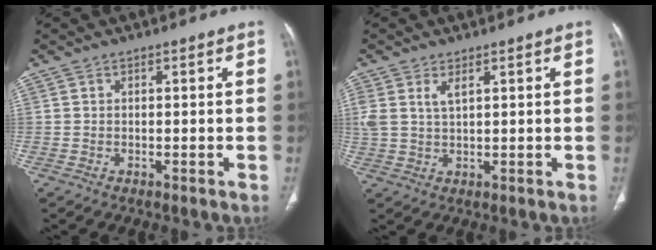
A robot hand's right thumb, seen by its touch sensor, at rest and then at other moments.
{"total": 3.9, "force": [1.8, 1.7, 3.0], "torque": [-0.073, 0.002, 0.045]}